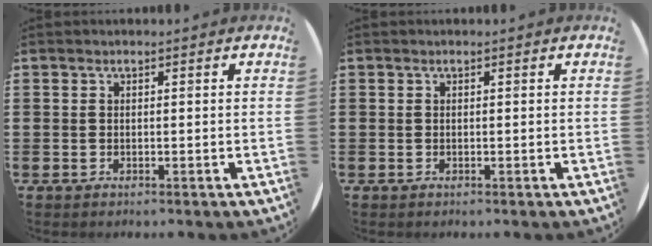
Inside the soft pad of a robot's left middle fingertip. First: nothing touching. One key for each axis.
{"total": 0.0}